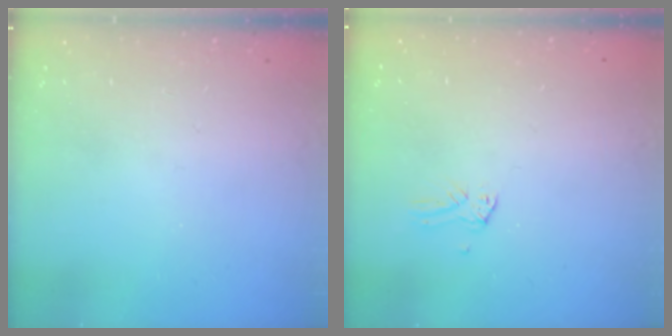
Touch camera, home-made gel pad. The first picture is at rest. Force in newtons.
{"total": 0.0}